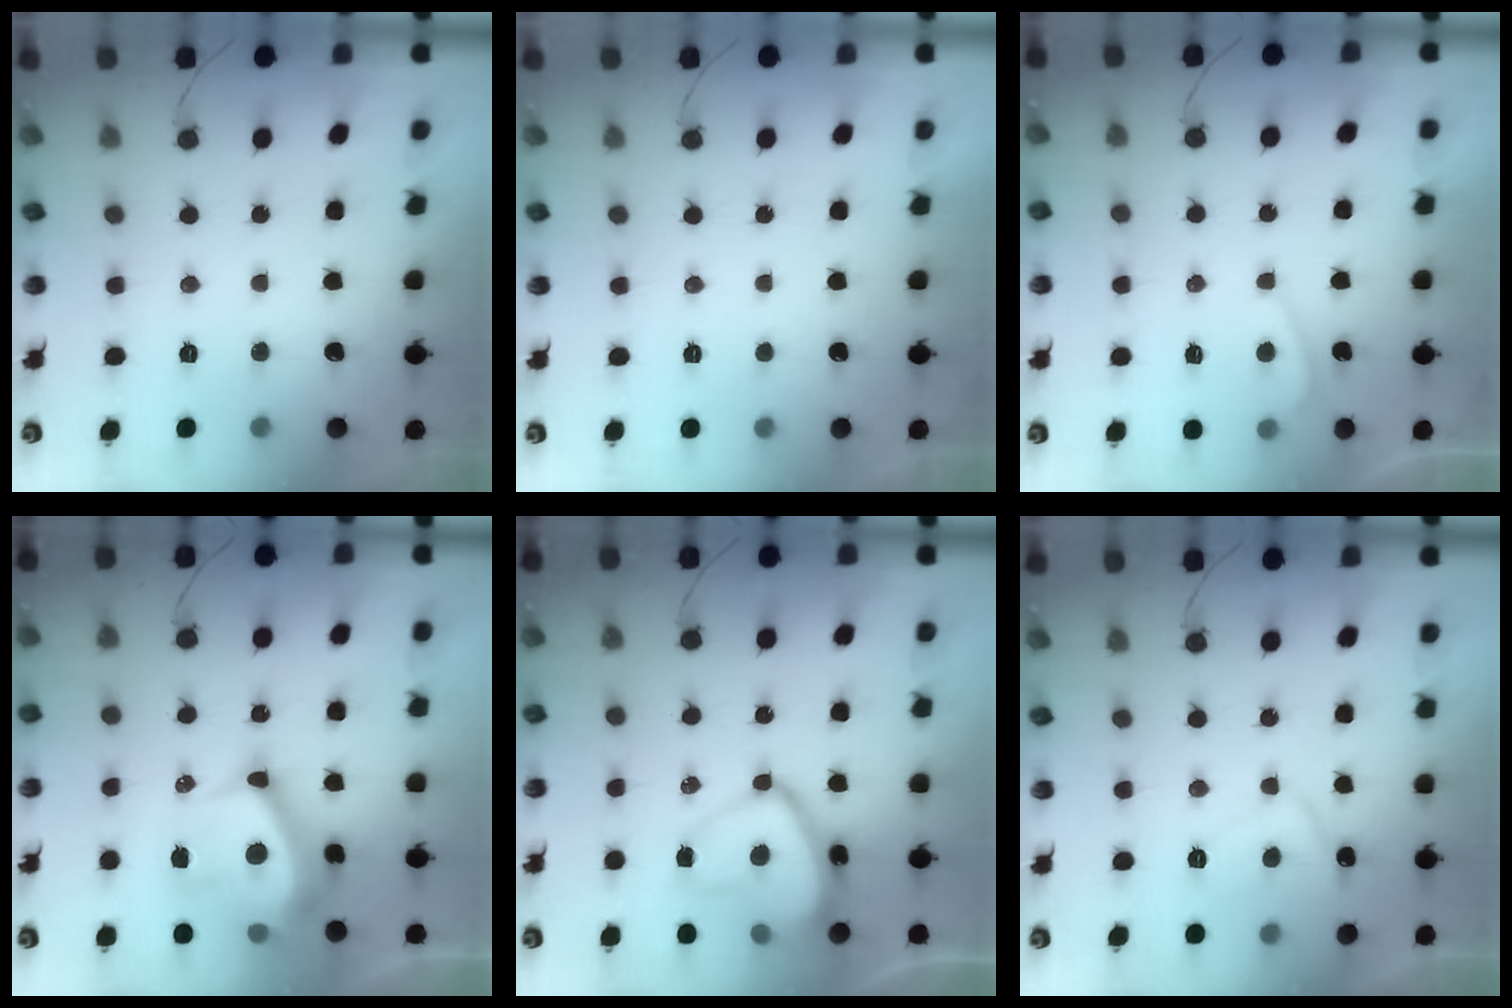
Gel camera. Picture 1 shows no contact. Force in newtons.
{"total": 2.3, "press": 2.3, "slide": 0.4}
{"total": 3.2, "press": 3.2, "slide": 0.5}
{"total": 16.5, "press": 16.2, "slide": 3.2}
{"total": 14.9, "press": 14.8, "slide": 1.4}
{"total": 5.4, "press": 5.2, "slide": 1.2}